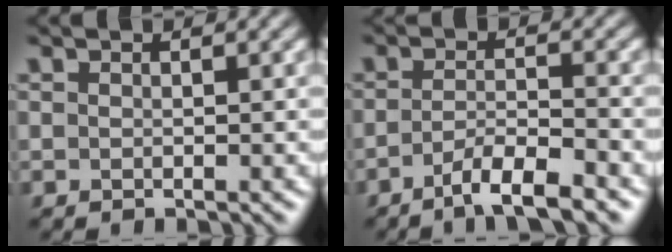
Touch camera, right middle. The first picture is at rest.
{"total": 4.3, "force": [-2.8, 0.8, 3.2], "torque": [-0.051, 0.000, -0.055]}